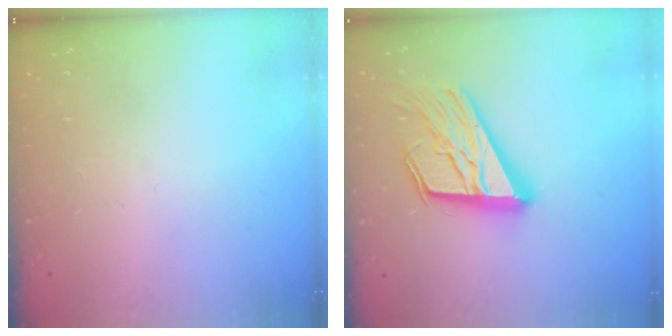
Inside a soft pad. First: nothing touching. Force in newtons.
{"total": 20.9, "press": 20.8, "slide": 2.2}